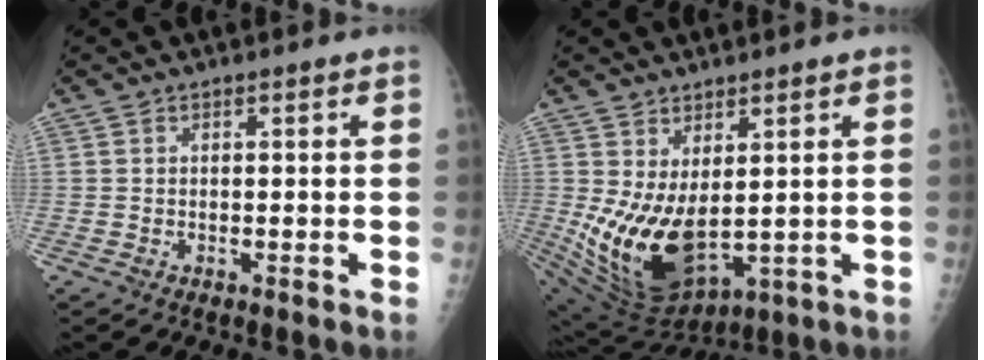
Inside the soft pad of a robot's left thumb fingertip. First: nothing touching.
{"total": 13.7, "force": [1.0, 7.3, 11.5], "torque": [-0.201, -0.032, 0.050]}